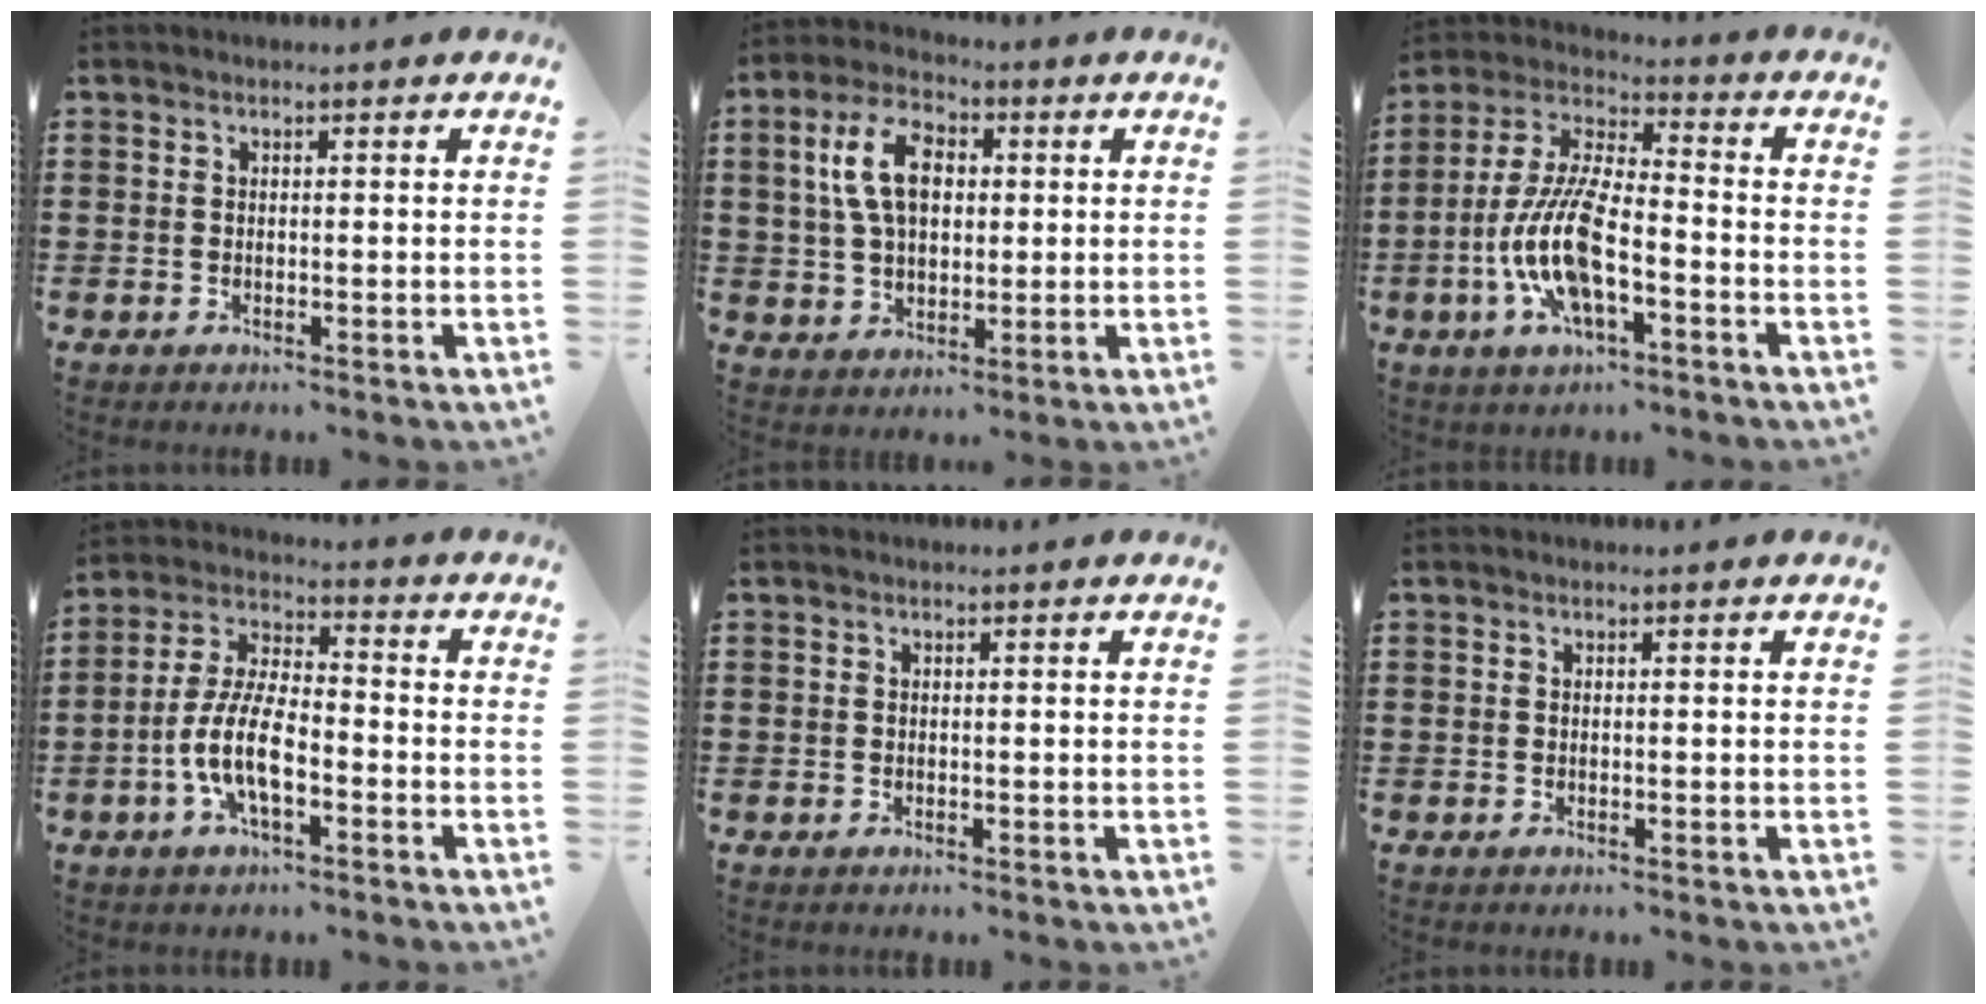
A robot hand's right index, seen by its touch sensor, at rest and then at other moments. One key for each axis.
{"total": 9.2, "fx": 1.9, "fy": 5.3, "fz": 7.3, "tx": -0.157, "ty": 0.011, "tz": 0.028}
{"total": 12.0, "fx": -4.1, "fy": 4.2, "fz": 10.4, "tx": -0.241, "ty": -0.007, "tz": -0.083}
{"total": 9.1, "fx": -3.2, "fy": 3.3, "fz": 7.8, "tx": -0.187, "ty": -0.009, "tz": -0.067}
{"total": 0.0}
{"total": 0.0}